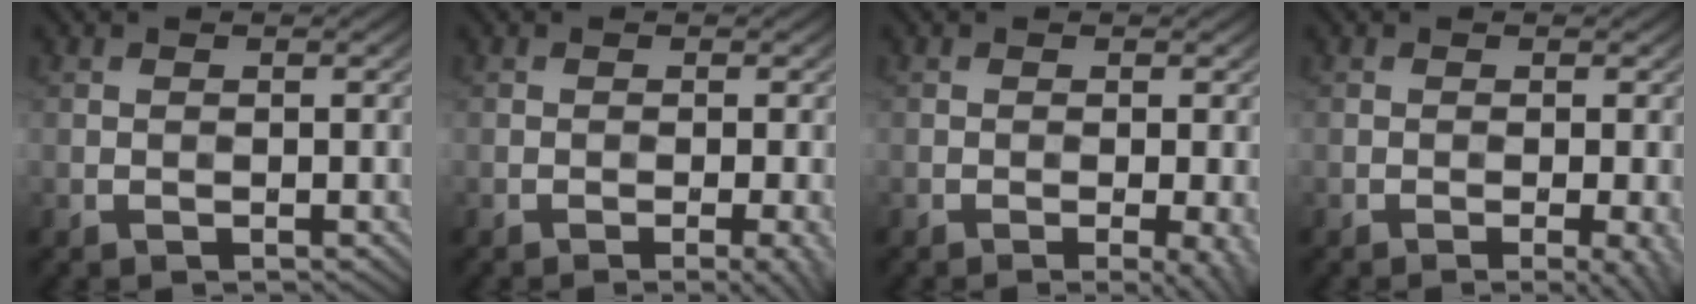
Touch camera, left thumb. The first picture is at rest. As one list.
[{"total": 2.7, "force": [-1.0, 0.5, 2.4], "torque": [-0.031, 0.003, -0.018]}, {"total": 2.8, "force": [-0.9, 0.5, 2.6], "torque": [-0.036, 0.000, -0.014]}, {"total": 2.5, "force": [-0.9, 0.4, 2.3], "torque": [-0.032, 0.001, -0.015]}]